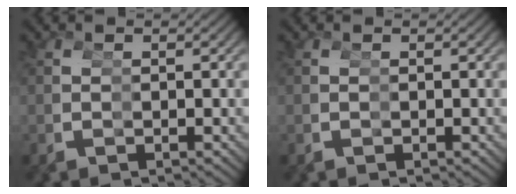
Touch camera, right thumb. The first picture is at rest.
{"total": 0.0}